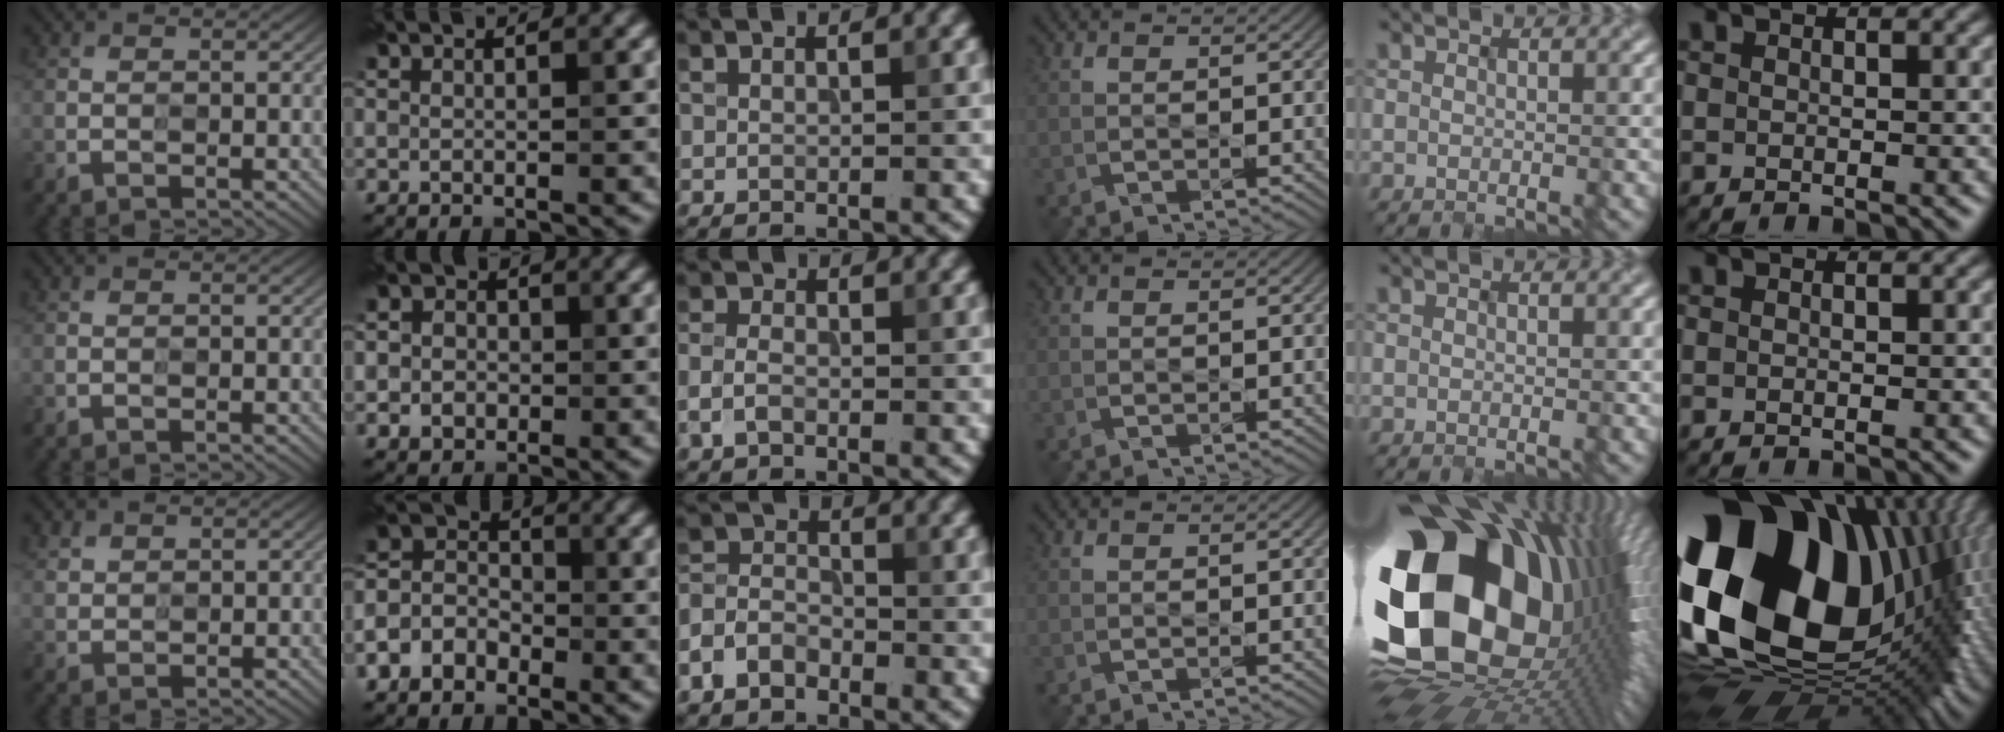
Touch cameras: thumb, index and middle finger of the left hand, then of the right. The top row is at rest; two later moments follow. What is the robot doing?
{"motion": "wipe", "object": "paper plate"}